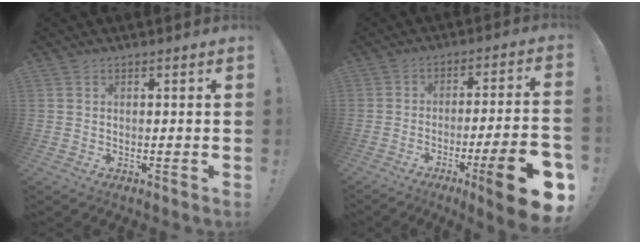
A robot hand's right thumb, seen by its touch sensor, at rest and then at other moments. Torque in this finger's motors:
{"motor_torque": [0.89, 1.61, 1.87, -0.89, 0.37]}